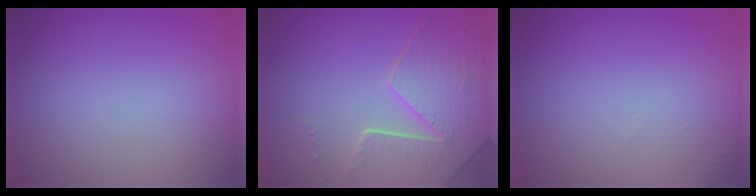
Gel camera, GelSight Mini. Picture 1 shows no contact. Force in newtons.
{"total": 6.5, "press": 5.2, "slide": 3.8}
{"total": 0.7, "press": 0.6, "slide": 0.1}